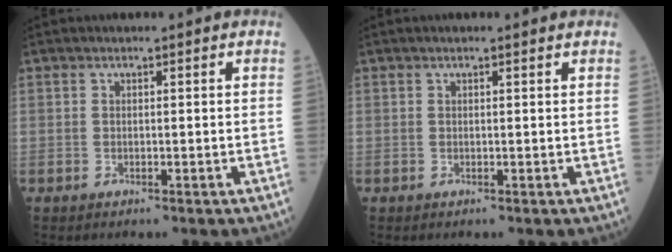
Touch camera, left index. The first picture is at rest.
{"total": 1.4, "force": [1.2, 0.0, 0.7], "torque": [-0.012, 0.010, 0.017]}